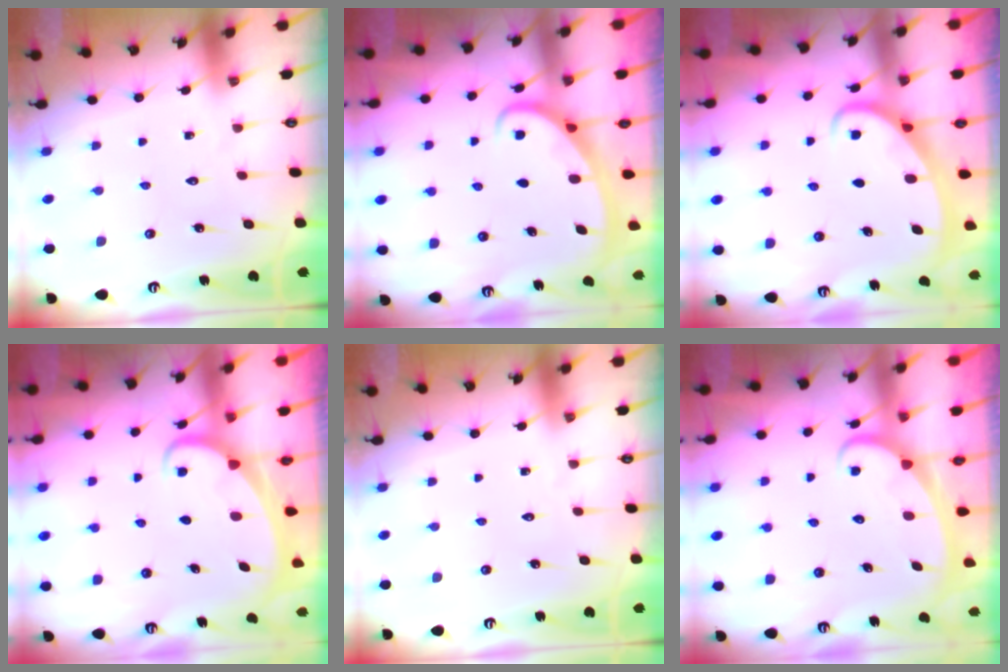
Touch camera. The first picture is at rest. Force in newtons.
{"total": 2.6, "press": 2.5, "slide": 0.4}
{"total": 2.4, "press": 2.4, "slide": 0.4}
{"total": 1.9, "press": 1.9, "slide": 0.2}
{"total": 0.0}
{"total": 2.4, "press": 2.4, "slide": 0.4}